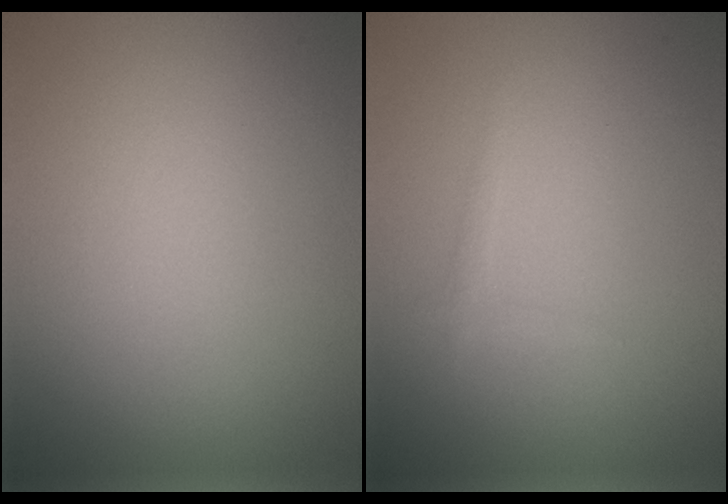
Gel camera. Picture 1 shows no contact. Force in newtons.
{"total": 0.8, "press": 0.8, "slide": 0.1}